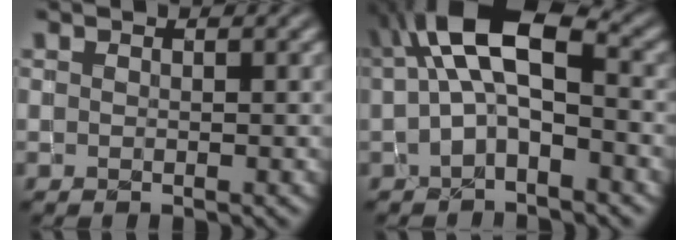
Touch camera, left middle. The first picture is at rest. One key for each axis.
{"total": 7.2, "fx": 0.8, "fy": 3.1, "fz": 6.4, "tx": -0.117, "ty": 0.018, "tz": 0.003}